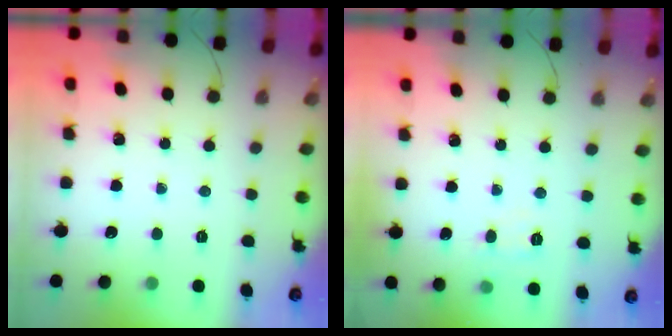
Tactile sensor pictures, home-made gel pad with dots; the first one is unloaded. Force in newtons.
{"total": 5.4, "press": 5.2, "slide": 1.3}